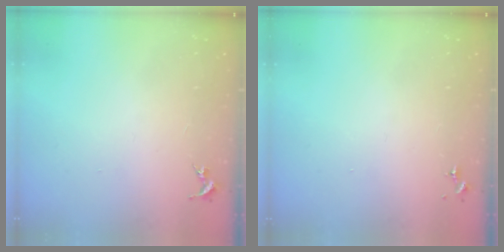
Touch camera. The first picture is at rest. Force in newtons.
{"total": 0.0}